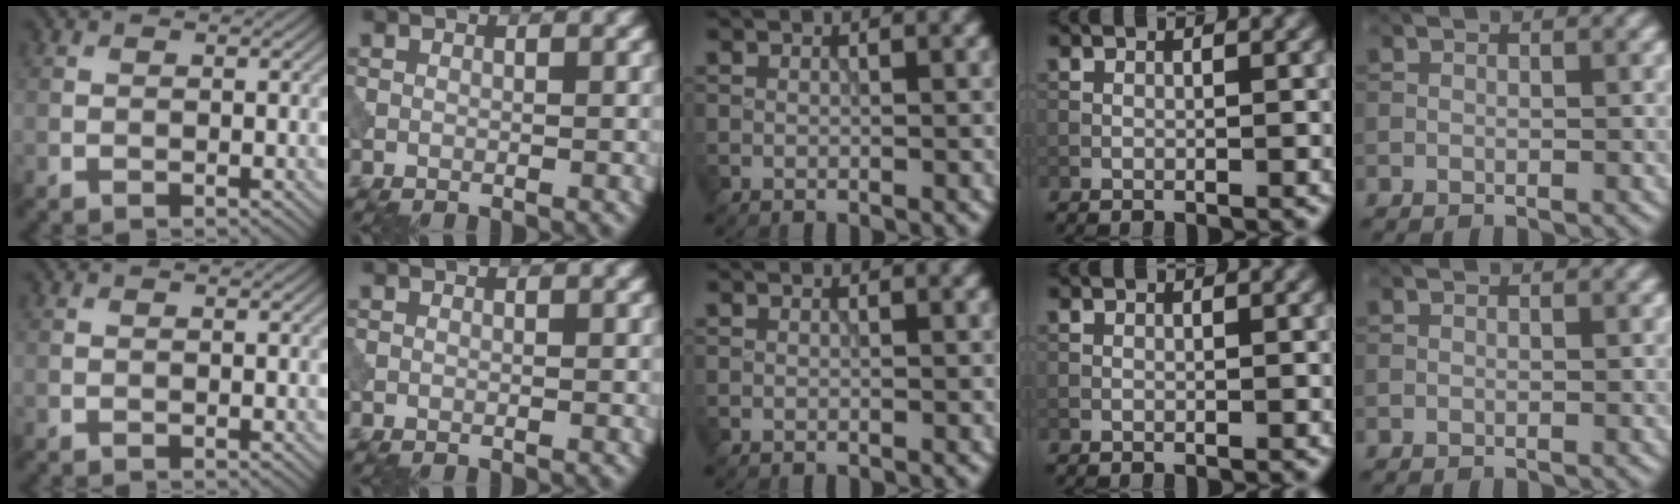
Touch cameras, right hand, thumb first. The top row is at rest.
{}